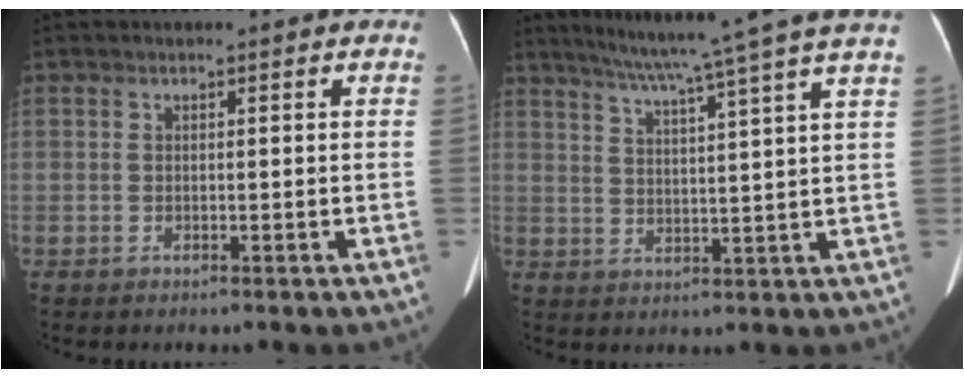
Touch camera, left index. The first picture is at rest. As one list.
[{"total": 15.2, "force": [12.4, -2.7, 8.4], "torque": [-0.135, -0.016, 0.157]}]